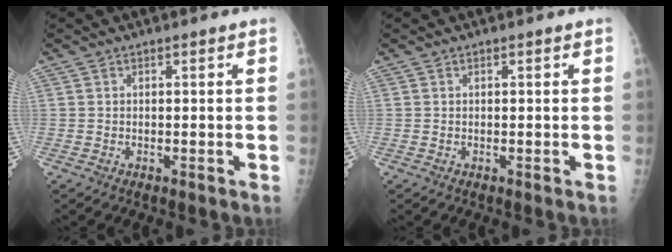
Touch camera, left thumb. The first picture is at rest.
{"total": 0.0}